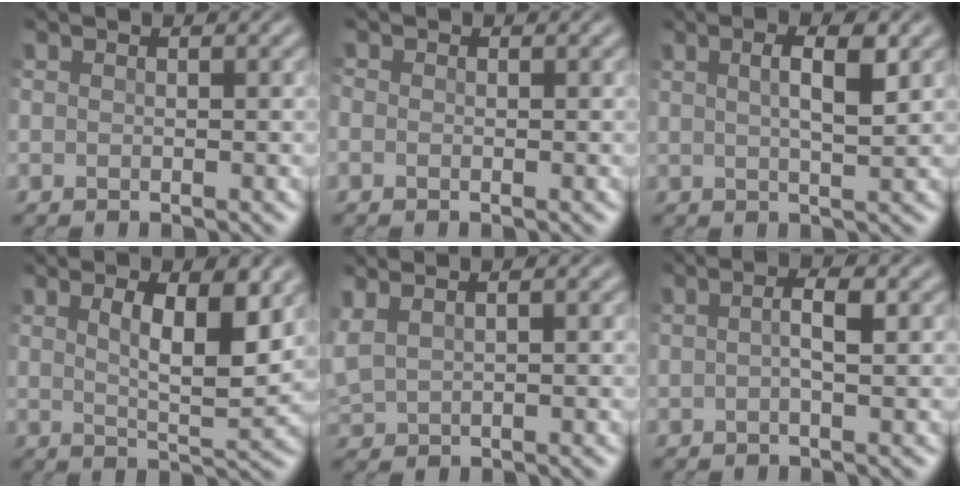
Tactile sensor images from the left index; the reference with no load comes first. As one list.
[{"total": 0.6, "force": [-0.3, 0.5, 0.2], "torque": [-0.004, -0.004, -0.009]}, {"total": 3.7, "force": [1.2, 1.0, 3.3], "torque": [-0.056, 0.003, 0.019]}, {"total": 5.6, "force": [2.1, 1.7, 4.9], "torque": [-0.084, -0.009, 0.035]}, {"total": 2.6, "force": [1.7, 0.9, 1.7], "torque": [-0.051, 0.019, 0.031]}, {"total": 2.2, "force": [0.1, 0.5, 2.1], "torque": [-0.040, 0.003, 0.000]}]